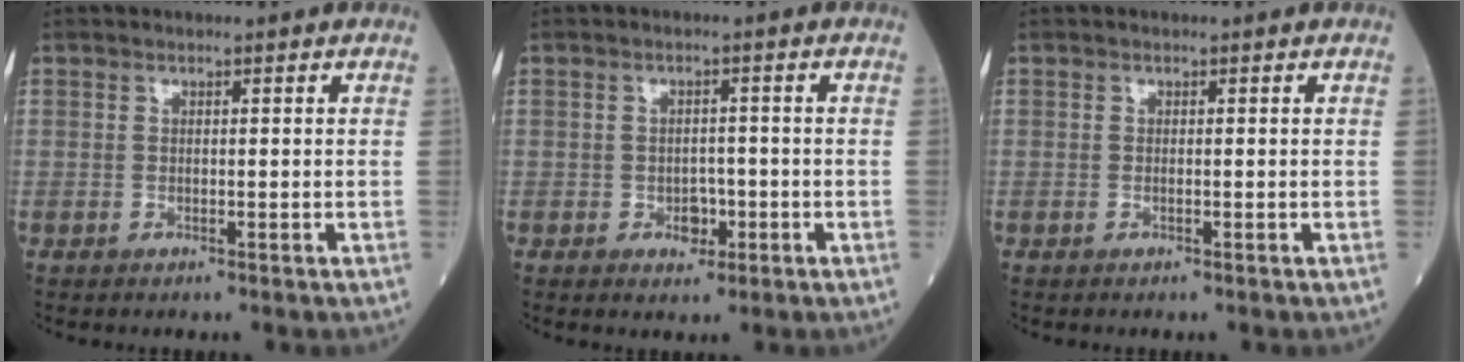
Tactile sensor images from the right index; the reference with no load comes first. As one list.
[{"total": 2.7, "force": [-1.1, 1.8, 1.7], "torque": [-0.019, 0.005, -0.012]}, {"total": 0.0}]